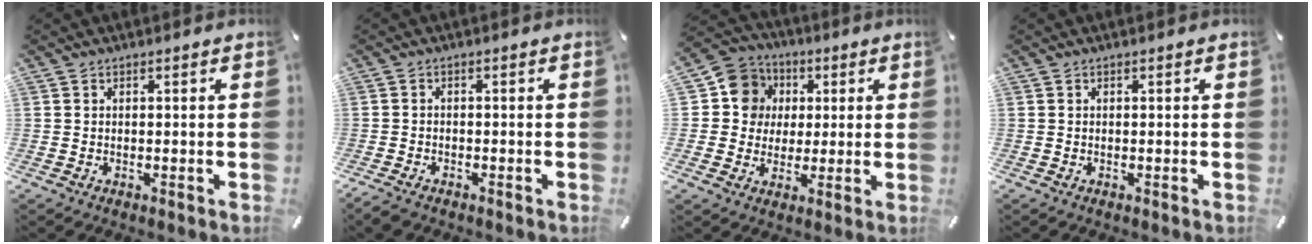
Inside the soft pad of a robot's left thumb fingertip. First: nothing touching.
{"total": 2.0, "force": [-1.6, 0.9, 0.8], "torque": [-0.021, 0.005, -0.033]}
{"total": 10.6, "force": [1.5, 10.3, 2.4], "torque": [-0.035, -0.002, 0.031]}
{"total": 0.0}